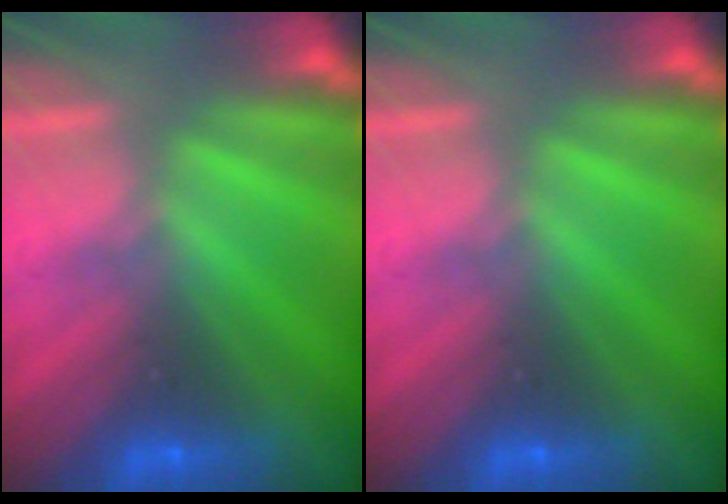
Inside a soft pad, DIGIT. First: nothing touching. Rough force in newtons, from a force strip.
{"total": 0.0}